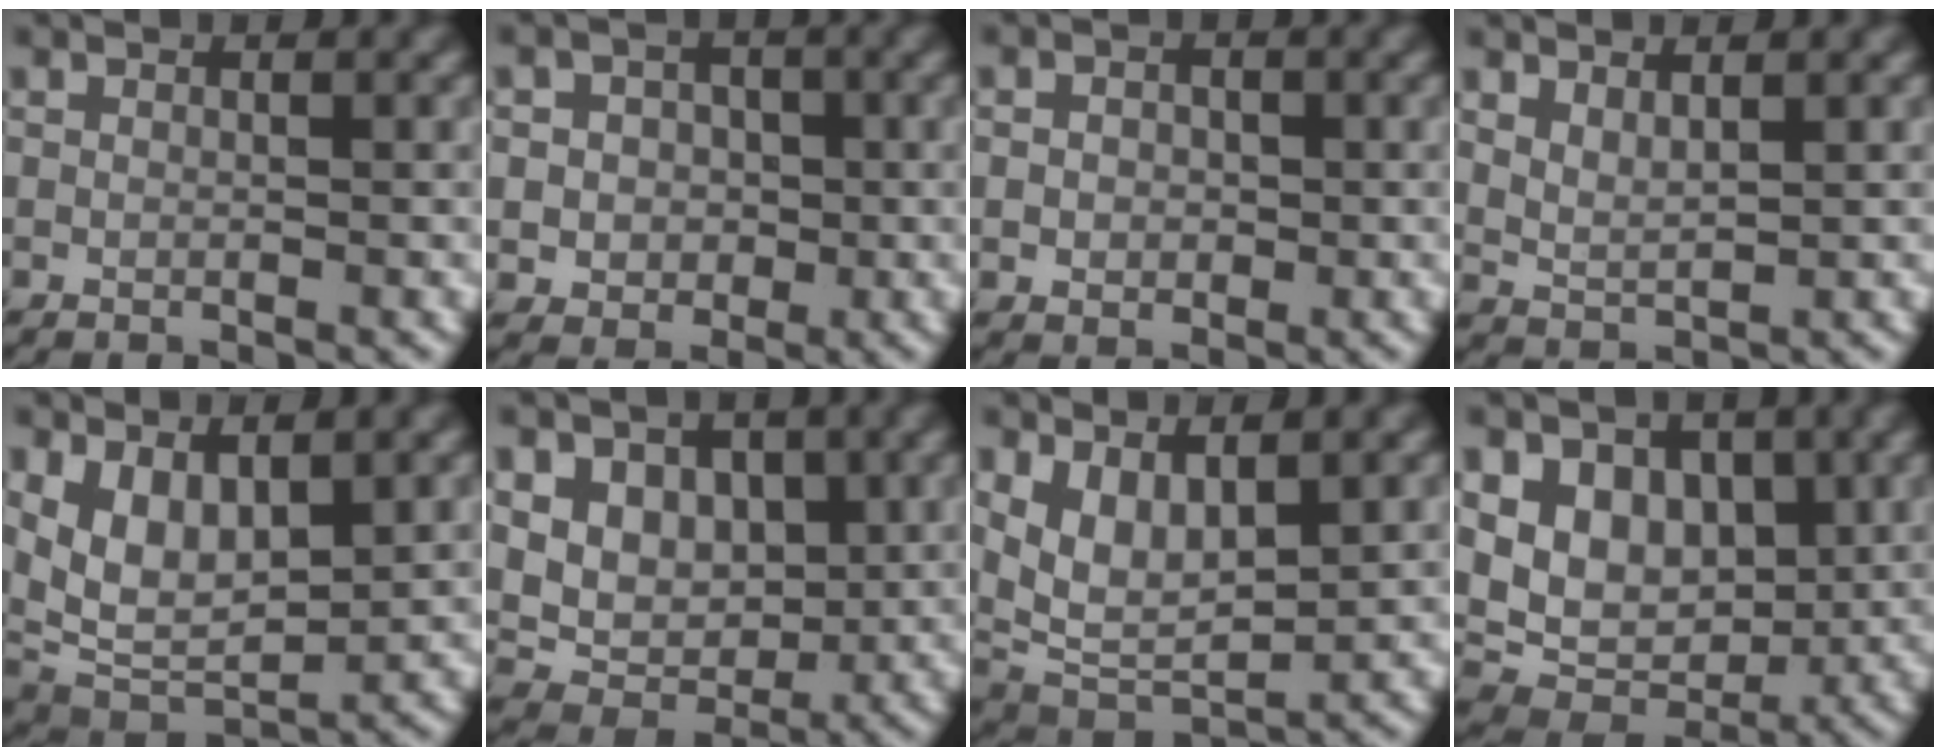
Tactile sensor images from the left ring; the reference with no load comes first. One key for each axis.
{"total": 4.1, "fx": 0.3, "fy": 3.7, "fz": 1.8, "tx": -0.018, "ty": 0.012, "tz": -0.010}
{"total": 2.0, "fx": -0.1, "fy": 1.6, "fz": 1.2, "tx": -0.020, "ty": -0.002, "tz": -0.005}
{"total": 1.9, "fx": 1.4, "fy": 0.6, "fz": 1.1, "tx": -0.024, "ty": -0.006, "tz": 0.031}
{"total": 6.3, "fx": 1.8, "fy": 3.2, "fz": 5.1, "tx": -0.104, "ty": -0.015, "tz": 0.036}
{"total": 7.2, "fx": 2.3, "fy": 5.4, "fz": 4.1, "tx": -0.076, "ty": -0.001, "tz": 0.030}
{"total": 5.6, "fx": 1.8, "fy": 2.8, "fz": 4.5, "tx": -0.096, "ty": -0.016, "tz": 0.040}
{"total": 8.5, "fx": 2.3, "fy": 6.1, "fz": 5.5, "tx": -0.093, "ty": -0.010, "tz": 0.035}